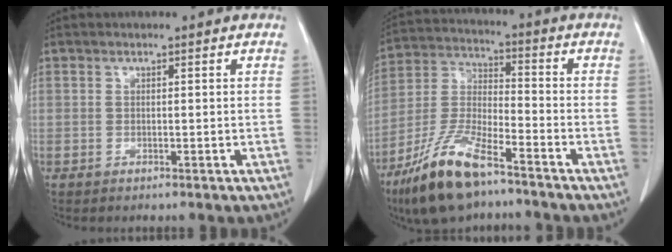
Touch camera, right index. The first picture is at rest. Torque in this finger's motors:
{"motor_torque": [0.77, -0.73, 0.40, 0.17]}